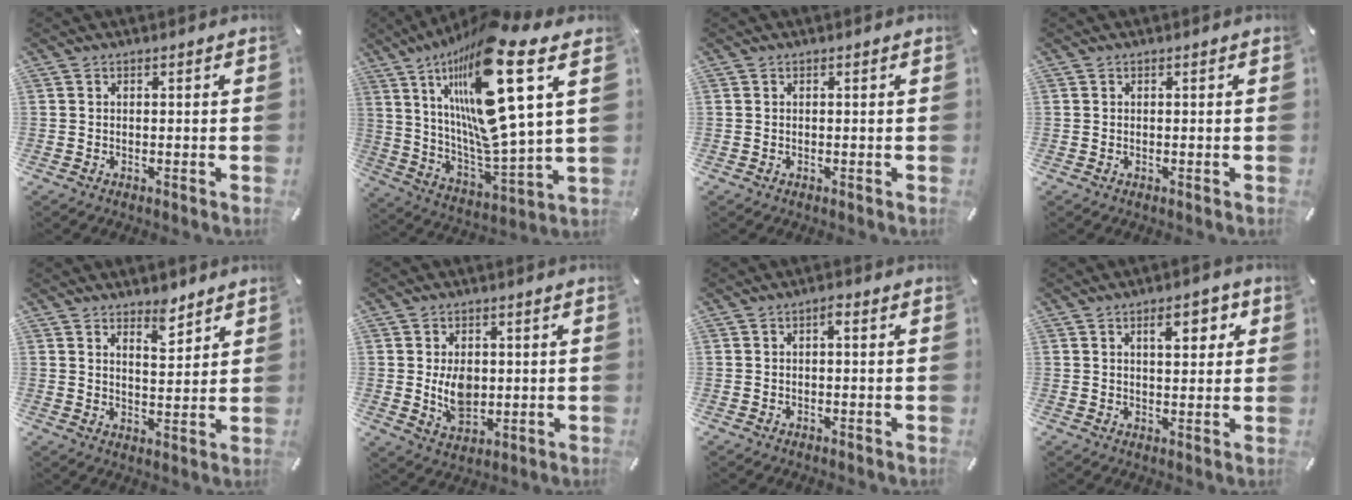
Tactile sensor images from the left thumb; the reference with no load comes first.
{"total": 23.9, "force": [11.8, 5.3, 20.2], "torque": [-0.380, -0.095, 0.177]}
{"total": 0.0}
{"total": 0.0}
{"total": 5.4, "force": [4.8, 2.0, 1.4], "torque": [0.000, -0.039, 0.082]}
{"total": 7.5, "force": [0.6, 5.6, 5.0], "torque": [-0.069, -0.010, 0.007]}
{"total": 1.5, "force": [0.0, 0.5, 1.5], "torque": [-0.030, 0.004, -0.001]}
{"total": 6.5, "force": [2.7, 3.0, 5.1], "torque": [-0.067, -0.007, 0.038]}